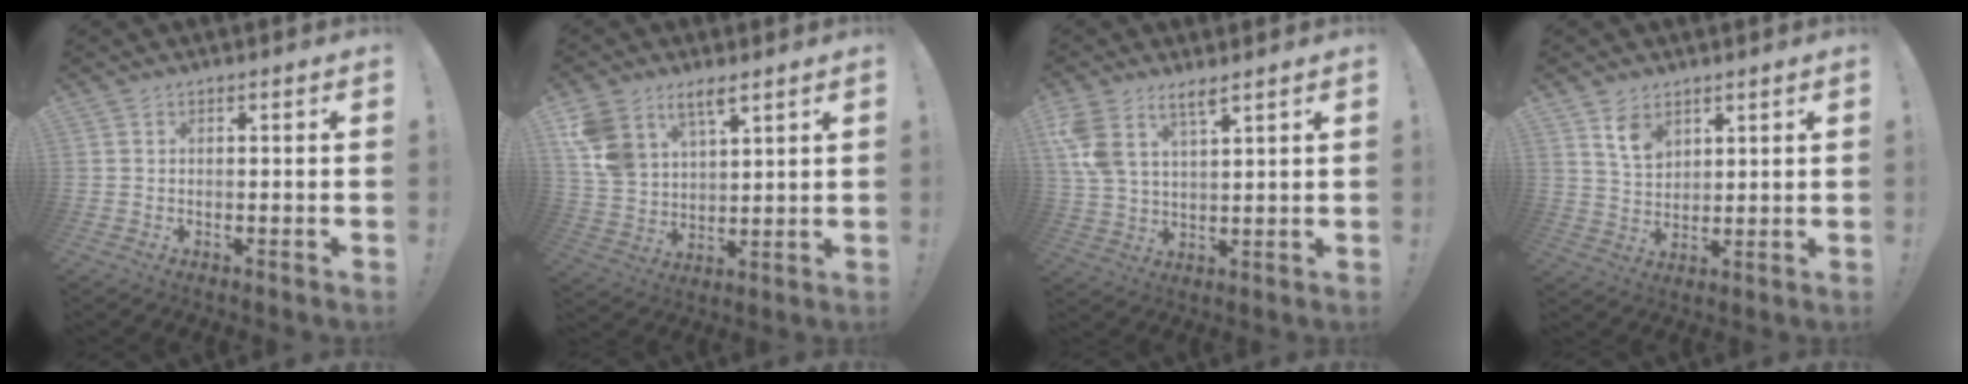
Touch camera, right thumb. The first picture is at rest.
{"total": 10.1, "force": [7.1, 5.8, 4.4], "torque": [-0.090, -0.037, 0.142]}
{"total": 8.1, "force": [5.5, 3.4, 4.8], "torque": [-0.104, -0.021, 0.105]}
{"total": 7.3, "force": [4.8, 4.6, 3.2], "torque": [-0.054, -0.022, 0.091]}